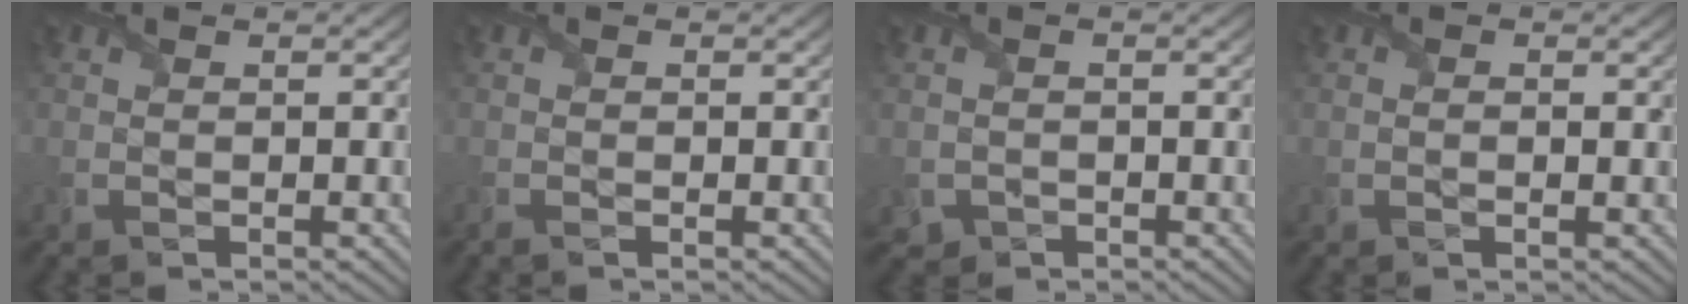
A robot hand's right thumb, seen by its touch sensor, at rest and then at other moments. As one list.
[{"total": 0.5, "force": [-0.3, 0.1, 0.4], "torque": [-0.009, -0.002, -0.007]}, {"total": 1.5, "force": [-0.9, 1.2, 0.1], "torque": [-0.003, -0.007, -0.019]}, {"total": 1.0, "force": [0.0, 0.2, 1.0], "torque": [-0.019, -0.002, -0.001]}]